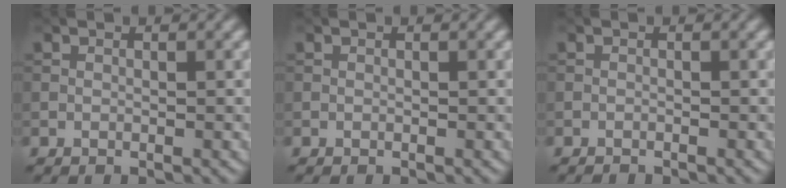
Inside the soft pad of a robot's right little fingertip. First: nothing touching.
{"total": 0.0}
{"total": 0.8, "force": [-0.8, 0.0, 0.0], "torque": [0.002, -0.002, -0.016]}